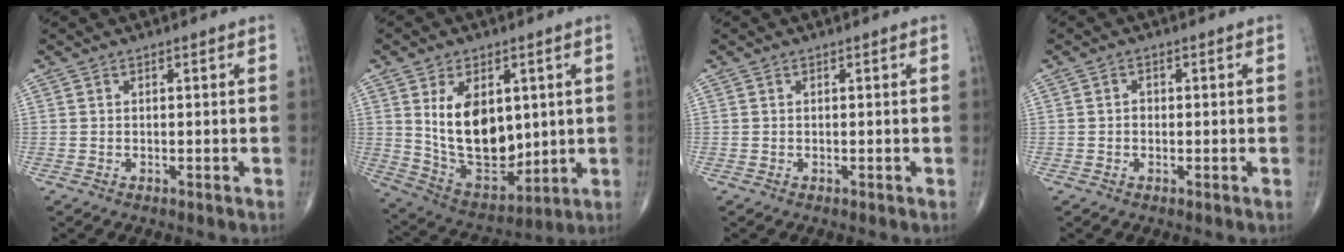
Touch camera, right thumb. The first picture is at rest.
{"total": 16.4, "force": [2.8, 10.2, 12.5], "torque": [-0.169, -0.024, 0.072]}
{"total": 0.0}
{"total": 1.3, "force": [-0.1, 1.1, 0.7], "torque": [-0.004, 0.005, -0.004]}